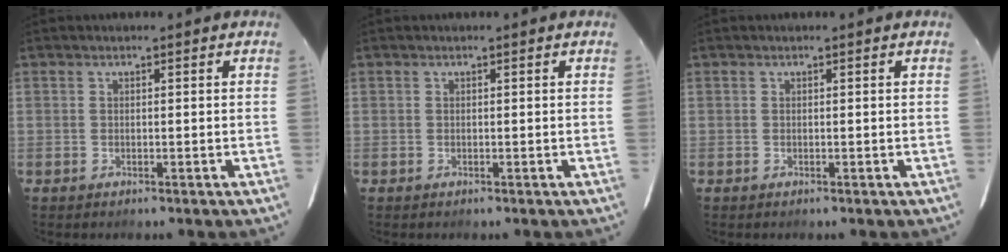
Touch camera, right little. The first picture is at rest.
{"total": 0.0}
{"total": 0.0}